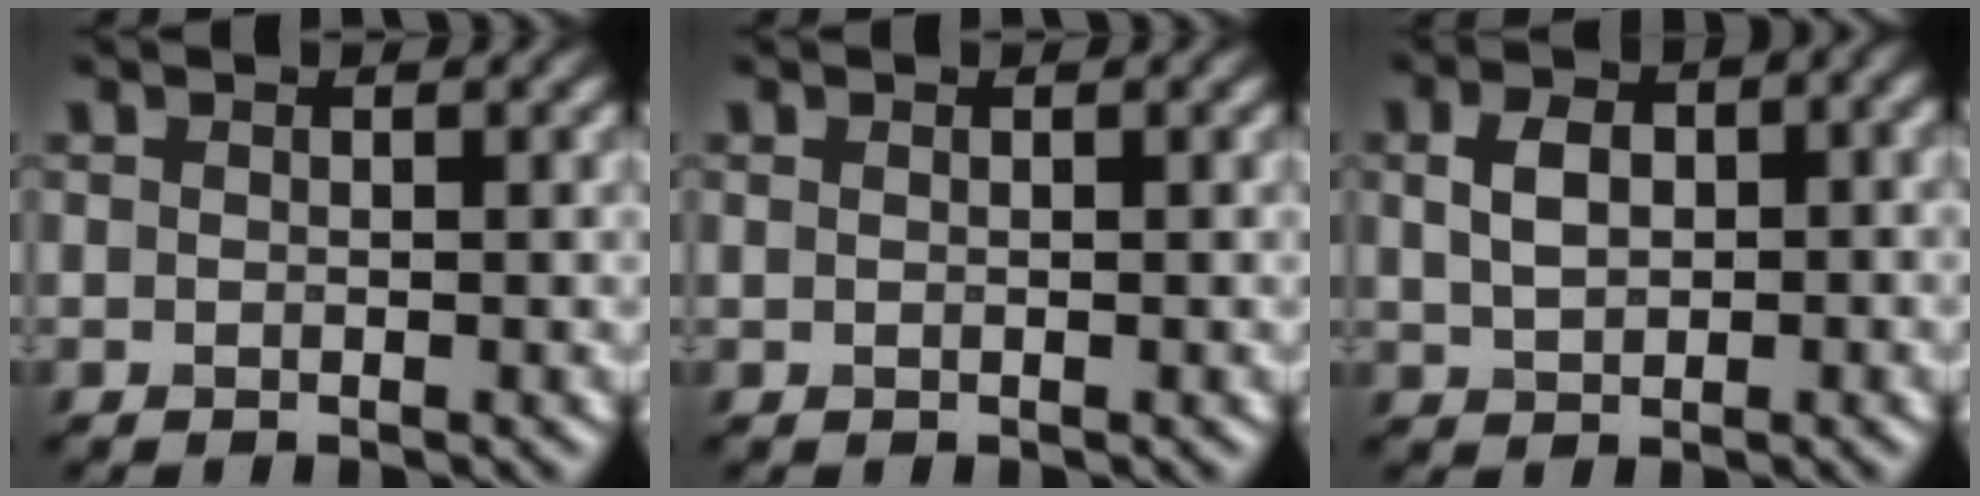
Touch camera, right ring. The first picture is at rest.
{"total": 0.0}
{"total": 5.0, "force": [0.7, 3.3, 3.8], "torque": [-0.074, 0.013, 0.021]}